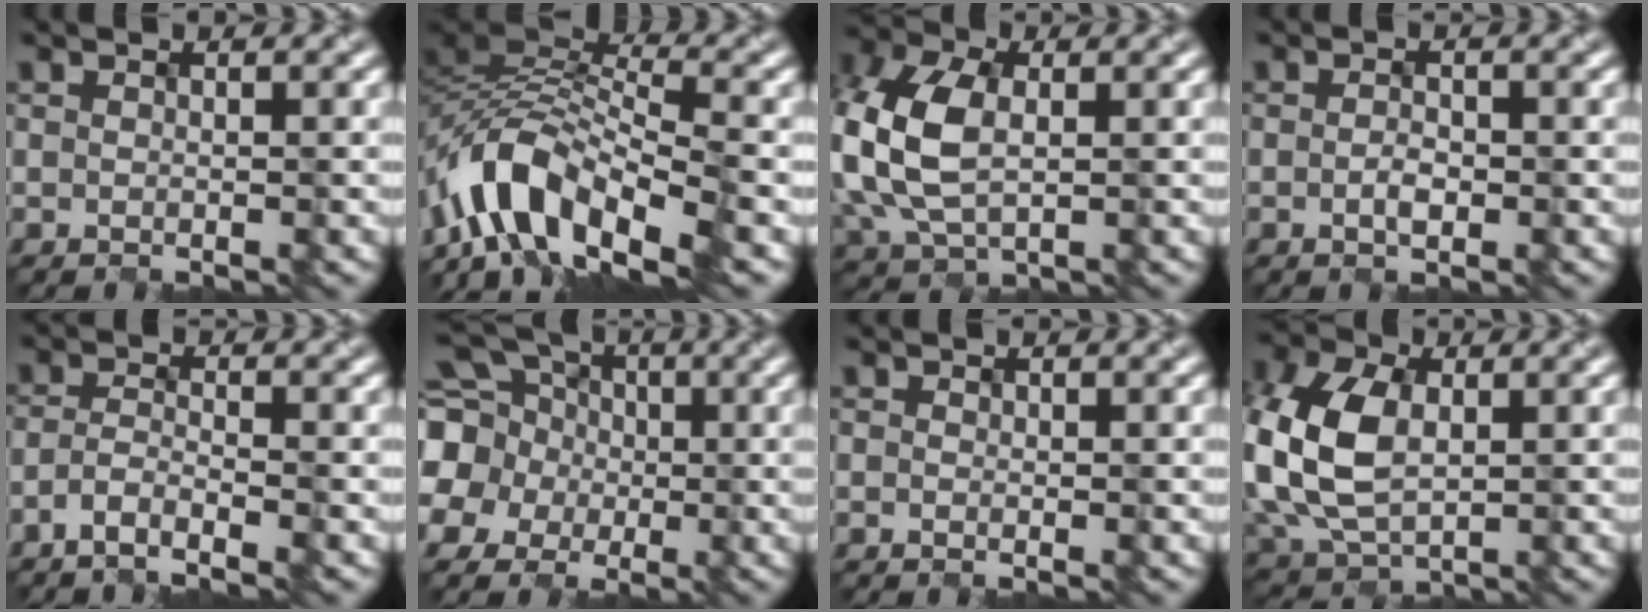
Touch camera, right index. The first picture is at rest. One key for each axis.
{"total": 9.3, "fx": -7.3, "fy": 3.3, "fz": 4.9, "tx": -0.093, "ty": 0.000, "tz": -0.127}
{"total": 7.7, "fx": -1.4, "fy": 5.0, "fz": 5.7, "tx": -0.180, "ty": -0.002, "tz": -0.006}
{"total": 1.5, "fx": -1.4, "fy": -0.1, "fz": 0.4, "tx": -0.026, "ty": -0.009, "tz": -0.003}
{"total": 3.1, "fx": -3.0, "fy": -0.6, "fz": 0.3, "tx": -0.020, "ty": -0.004, "tz": -0.046}
{"total": 10.8, "fx": 1.3, "fy": 9.8, "fz": 4.2, "tx": -0.148, "ty": 0.015, "tz": 0.015}
{"total": 1.8, "fx": -1.1, "fy": -0.9, "fz": -1.1, "tx": 0.004, "ty": -0.008, "tz": 0.002}
{"total": 8.3, "fx": -1.0, "fy": 5.7, "fz": 6.0, "tx": -0.183, "ty": 0.000, "tz": -0.001}